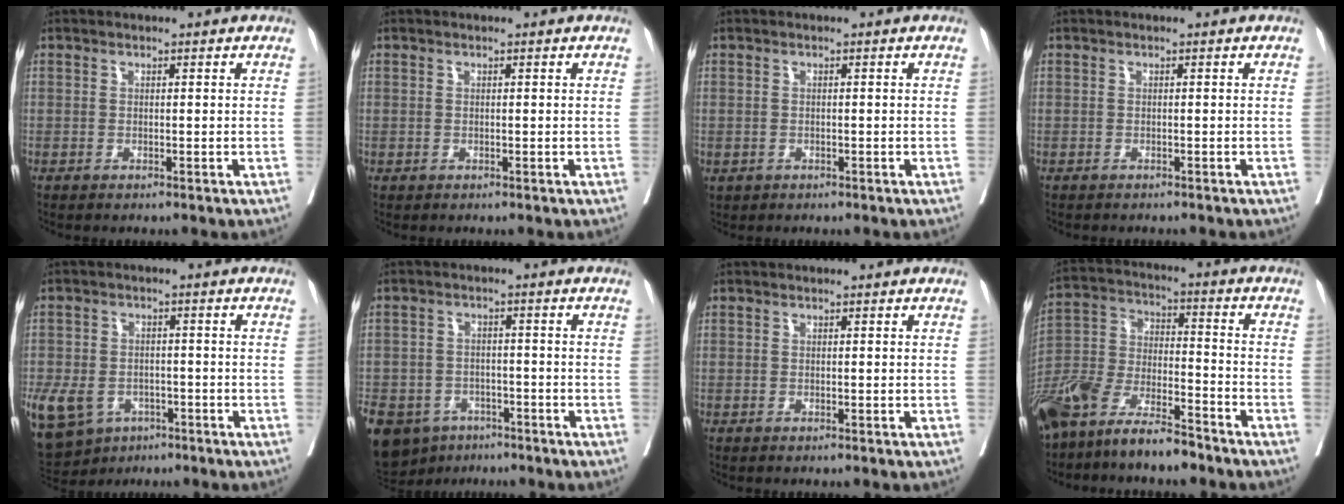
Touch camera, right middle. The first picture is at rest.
{"total": 0.0}
{"total": 1.0, "force": [-0.4, 0.8, 0.3], "torque": [-0.011, 0.001, -0.001]}
{"total": 1.8, "force": [-1.7, 0.5, 0.5], "torque": [-0.018, -0.005, -0.022]}
{"total": 21.1, "force": [-9.7, 16.1, 9.5], "torque": [-0.313, -0.018, -0.142]}
{"total": 16.6, "force": [-9.8, 11.7, 6.5], "torque": [-0.192, -0.011, -0.137]}
{"total": 0.0}
{"total": 14.6, "force": [-11.8, 3.6, 7.9], "torque": [-0.165, -0.006, -0.225]}